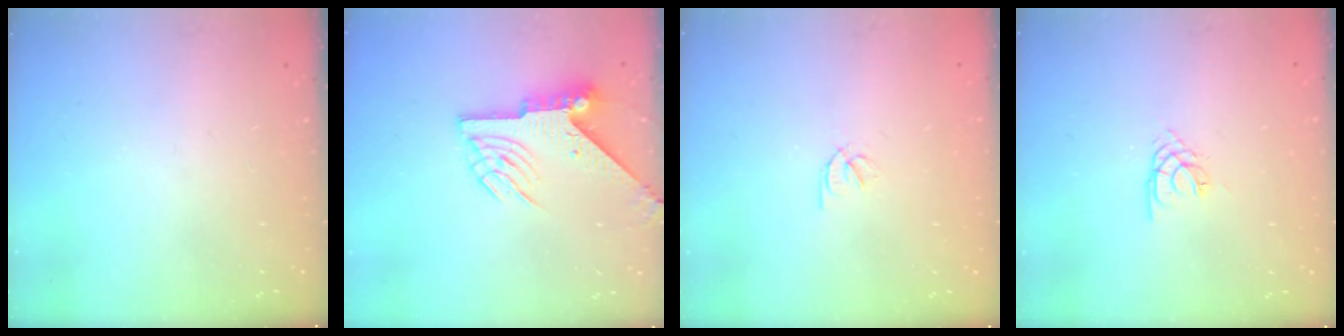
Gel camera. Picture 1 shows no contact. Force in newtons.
{"total": 7.3, "press": 7.3, "slide": 0.6}
{"total": 2.1, "press": 2.1, "slide": 0.4}
{"total": 1.7, "press": 1.7, "slide": 0.4}